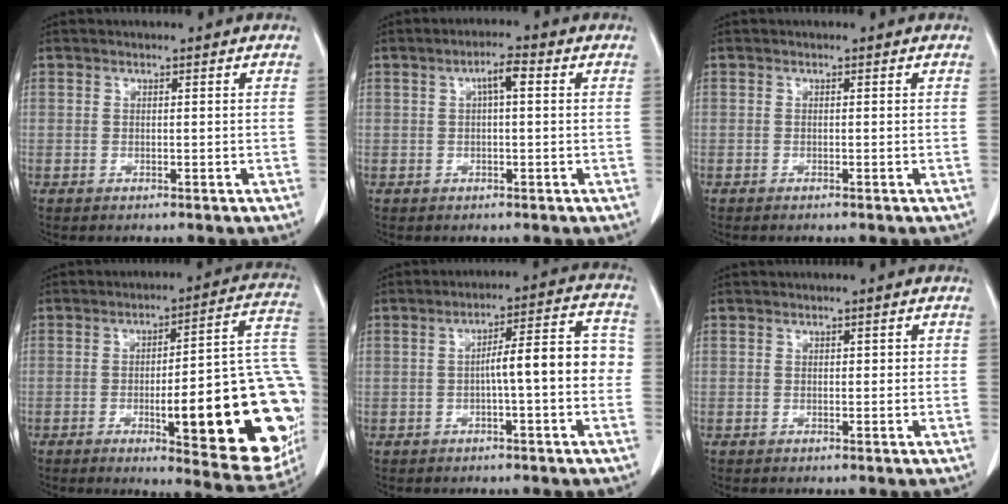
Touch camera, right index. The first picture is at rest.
{"total": 3.5, "force": [0.9, 0.7, 3.3], "torque": [-0.057, 0.013, 0.014]}
{"total": 0.0}
{"total": 25.0, "force": [-5.1, 4.9, 24.0], "torque": [-0.222, 0.018, -0.055]}
{"total": 9.2, "force": [-0.8, 1.5, 9.0], "torque": [-0.121, 0.039, -0.013]}
{"total": 1.2, "force": [0.2, 0.7, 0.9], "torque": [-0.013, 0.007, 0.004]}